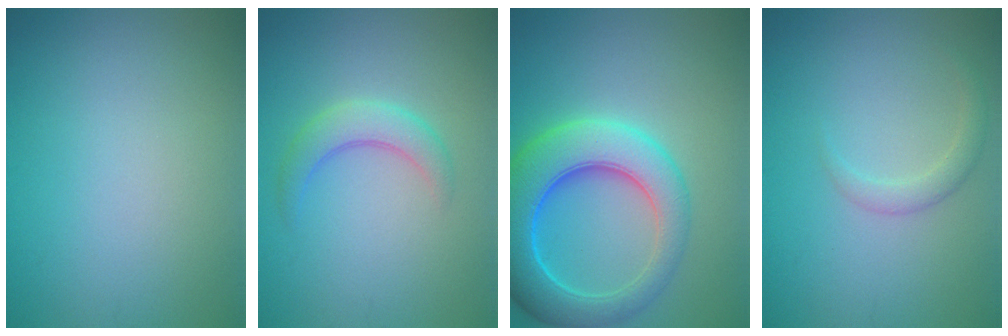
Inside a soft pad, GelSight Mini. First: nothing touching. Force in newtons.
{"total": 2.7, "press": 2.7, "slide": 0.2}
{"total": 8.4, "press": 8.4, "slide": 0.4}
{"total": 1.5, "press": 1.5, "slide": 0.0}